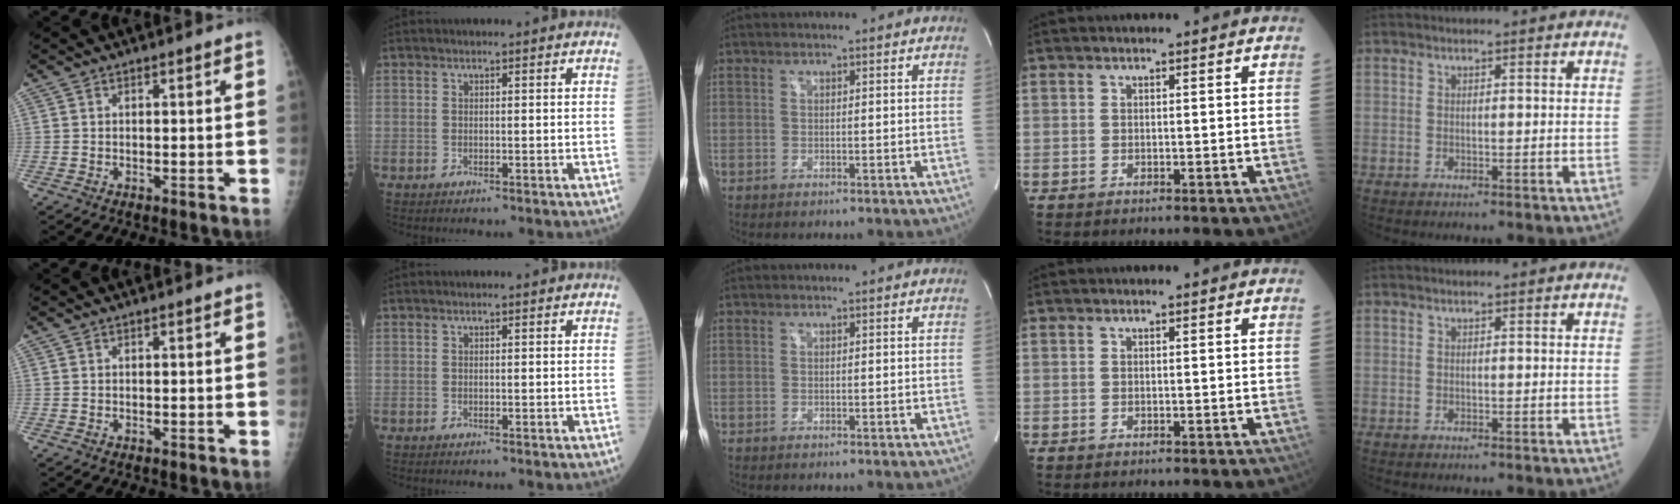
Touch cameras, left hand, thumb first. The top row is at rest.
{}